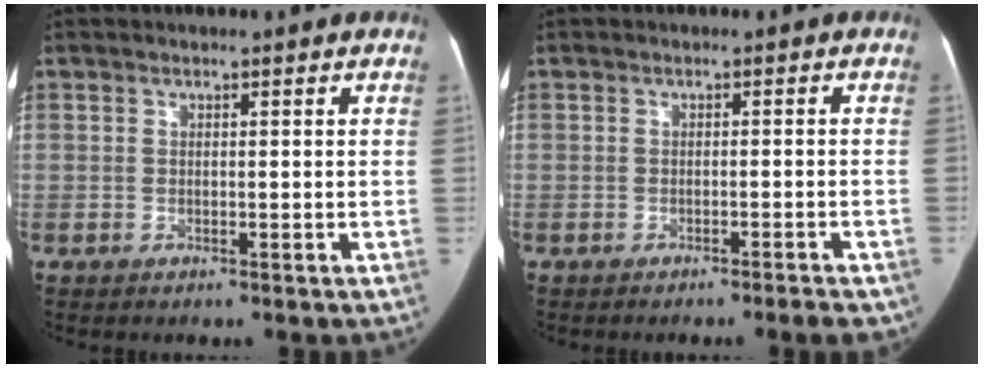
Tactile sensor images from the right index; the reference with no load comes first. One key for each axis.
{"total": 3.0, "fx": -2.2, "fy": 0.6, "fz": 2.0, "tx": -0.023, "ty": 0.003, "tz": -0.026}